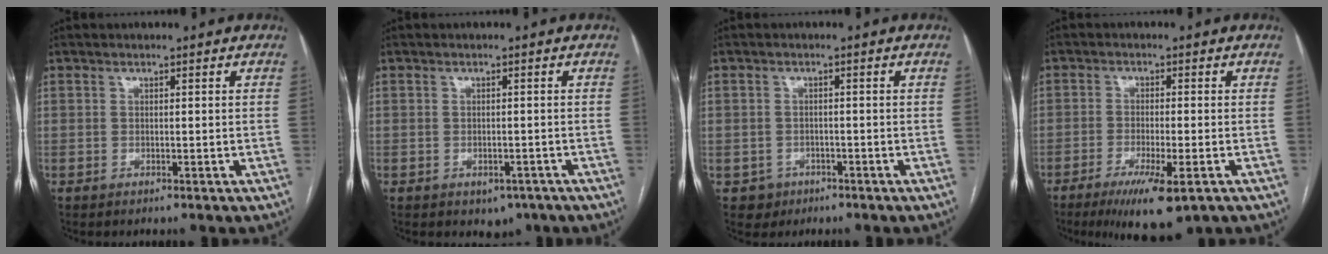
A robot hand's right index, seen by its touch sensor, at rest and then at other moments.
{"total": 3.0, "force": [-1.8, 2.0, 1.3], "torque": [-0.007, 0.003, -0.013]}
{"total": 3.0, "force": [-1.3, 2.7, -0.1], "torque": [0.011, 0.013, -0.019]}
{"total": 9.2, "force": [-5.4, 1.4, 7.2], "torque": [-0.116, -0.023, -0.082]}